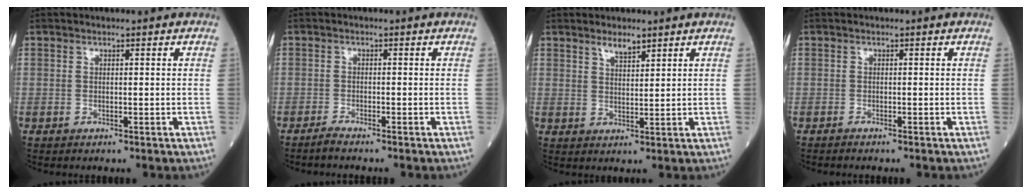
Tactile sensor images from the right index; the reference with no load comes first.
{"total": 1.7, "force": [-1.5, -0.2, 0.6], "torque": [-0.018, -0.002, -0.032]}
{"total": 2.7, "force": [2.2, 0.6, 1.5], "torque": [-0.031, -0.003, 0.040]}
{"total": 1.1, "force": [-1.0, -0.1, 0.4], "torque": [-0.006, 0.001, -0.015]}